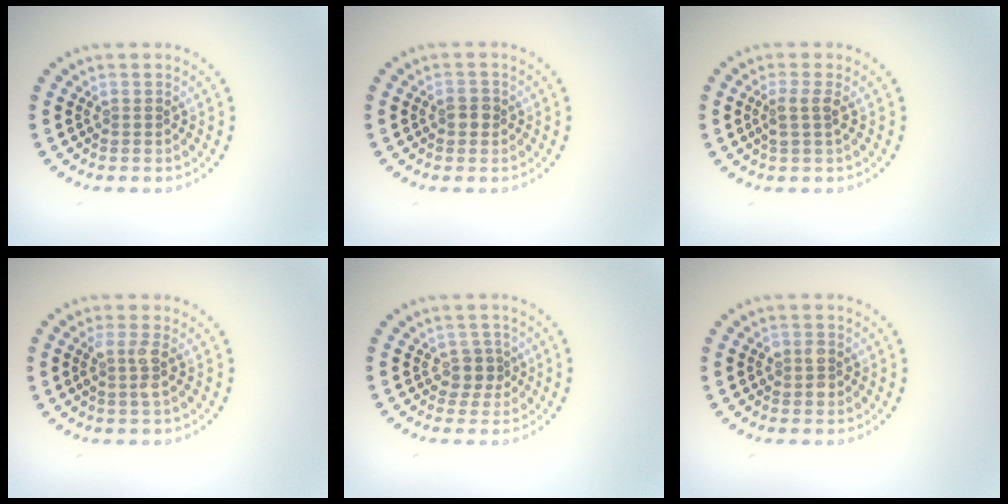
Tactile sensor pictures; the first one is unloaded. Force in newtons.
{"total": 1.3, "press": 1.3, "slide": 0.2}
{"total": 1.7, "press": 1.4, "slide": 1.0}
{"total": 1.7, "press": 1.4, "slide": 1.1}
{"total": 1.8, "press": 1.4, "slide": 1.1}
{"total": 1.5, "press": 1.5, "slide": 0.3}